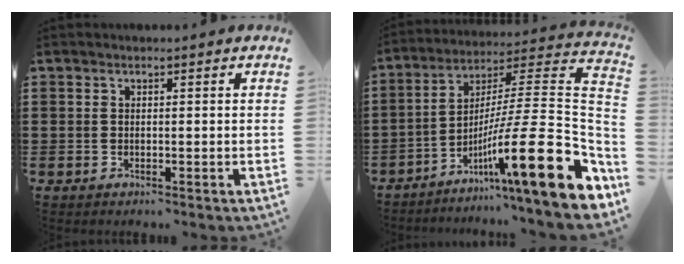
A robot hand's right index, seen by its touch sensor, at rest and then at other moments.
{"total": 19.3, "force": [-7.7, 2.7, 17.5], "torque": [-0.286, -0.015, -0.134]}